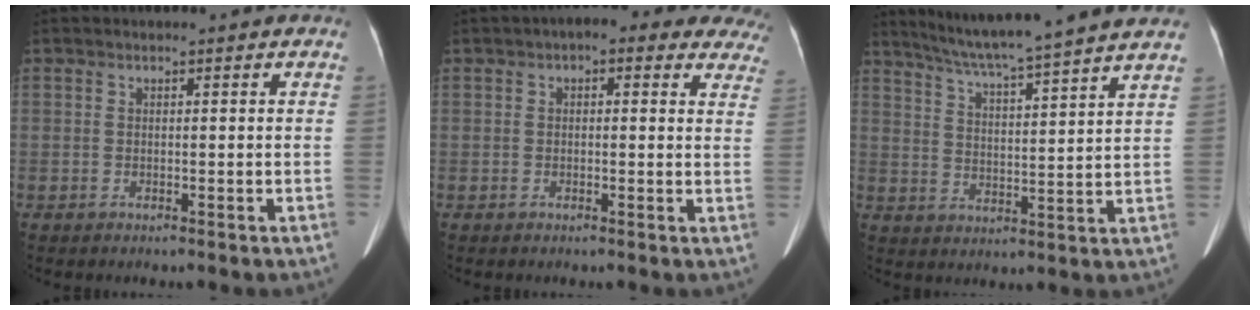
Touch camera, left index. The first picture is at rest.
{"total": 12.4, "force": [9.6, 4.7, 6.3], "torque": [-0.040, 0.024, 0.087]}
{"total": 16.4, "force": [14.2, -1.6, 7.9], "torque": [-0.136, -0.002, 0.199]}